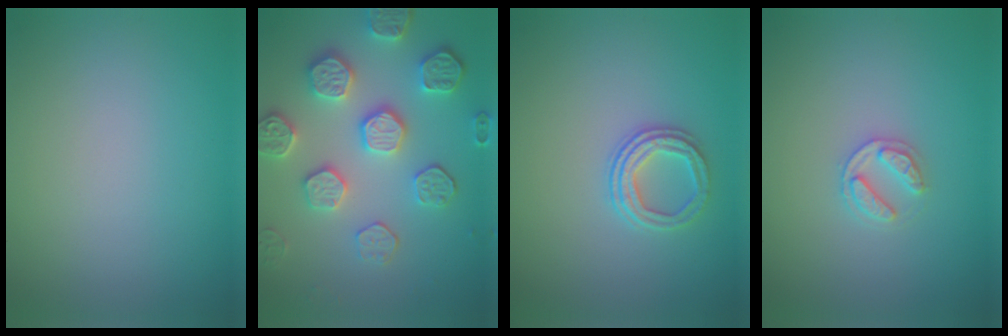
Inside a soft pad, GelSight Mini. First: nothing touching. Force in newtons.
{"total": 5.6, "press": 5.1, "slide": 2.2}
{"total": 2.7, "press": 2.4, "slide": 1.2}
{"total": 2.0, "press": 2.0, "slide": 0.3}